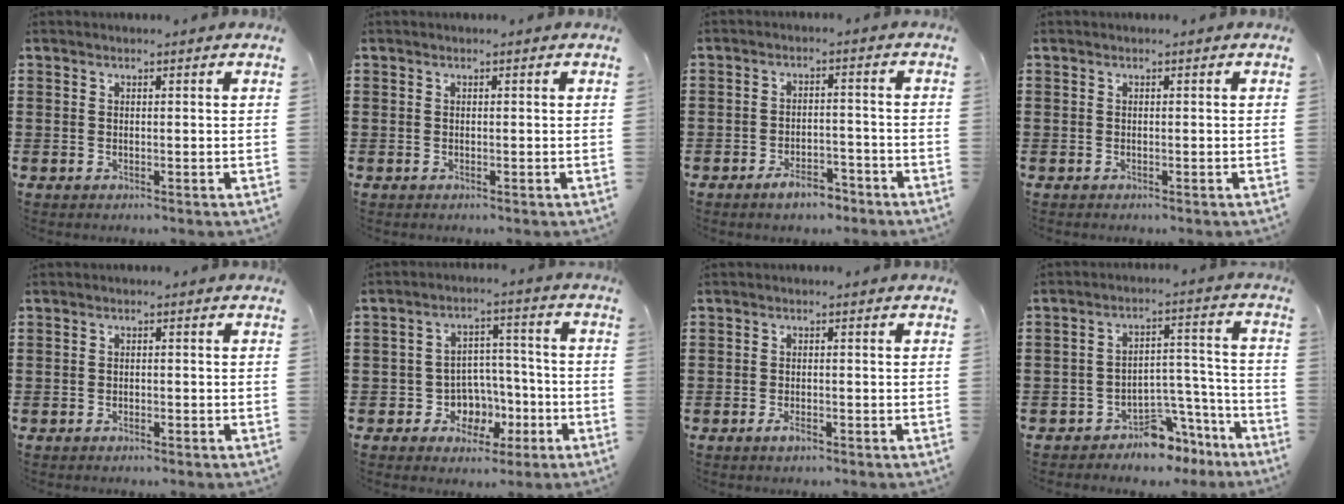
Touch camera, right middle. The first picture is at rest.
{"total": 0.0}
{"total": 4.2, "force": [-3.6, 1.4, 1.6], "torque": [-0.033, 0.010, -0.071]}
{"total": 0.0}
{"total": 1.0, "force": [-0.9, 0.3, 0.4], "torque": [-0.009, -0.002, -0.017]}
{"total": 5.9, "force": [-2.4, 5.0, 1.9], "torque": [-0.038, 0.015, -0.041]}
{"total": 1.8, "force": [-1.2, 0.7, 1.2], "torque": [-0.030, -0.002, -0.024]}
{"total": 6.1, "force": [-5.6, 1.9, 1.3], "torque": [-0.022, 0.023, -0.108]}